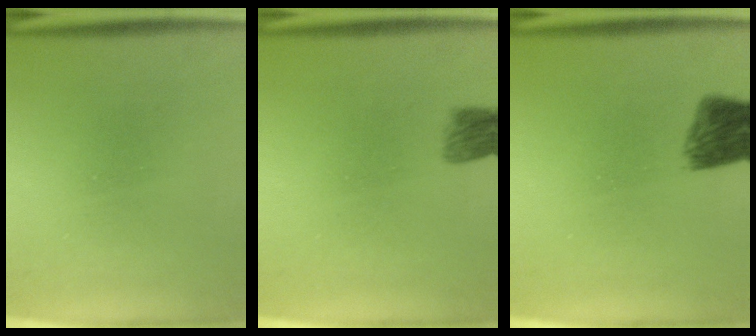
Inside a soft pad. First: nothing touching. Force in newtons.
{"total": 4.7}
{"total": 6.5}